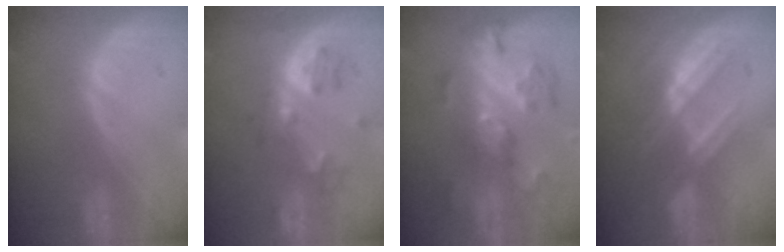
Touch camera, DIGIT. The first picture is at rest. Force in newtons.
{"total": 6.6, "press": 5.7, "slide": 3.2}
{"total": 9.2, "press": 8.1, "slide": 4.3}
{"total": 7.2, "press": 6.7, "slide": 2.7}